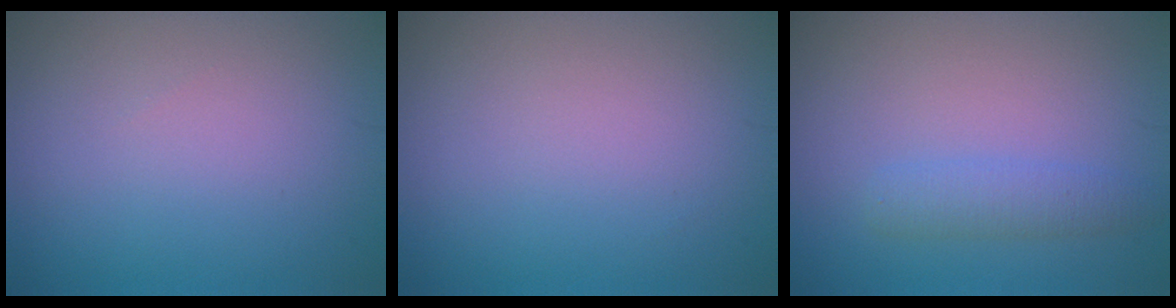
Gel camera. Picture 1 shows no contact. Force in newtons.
{"total": 0.0}
{"total": 2.2, "press": 2.2, "slide": 0.1}